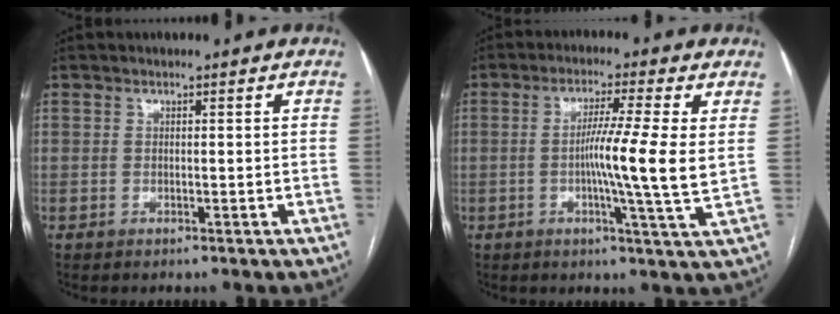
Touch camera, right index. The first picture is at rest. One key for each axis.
{"total": 9.1, "fx": 0.3, "fy": -1.2, "fz": 9.0, "tx": -0.157, "ty": -0.006, "tz": 0.000}